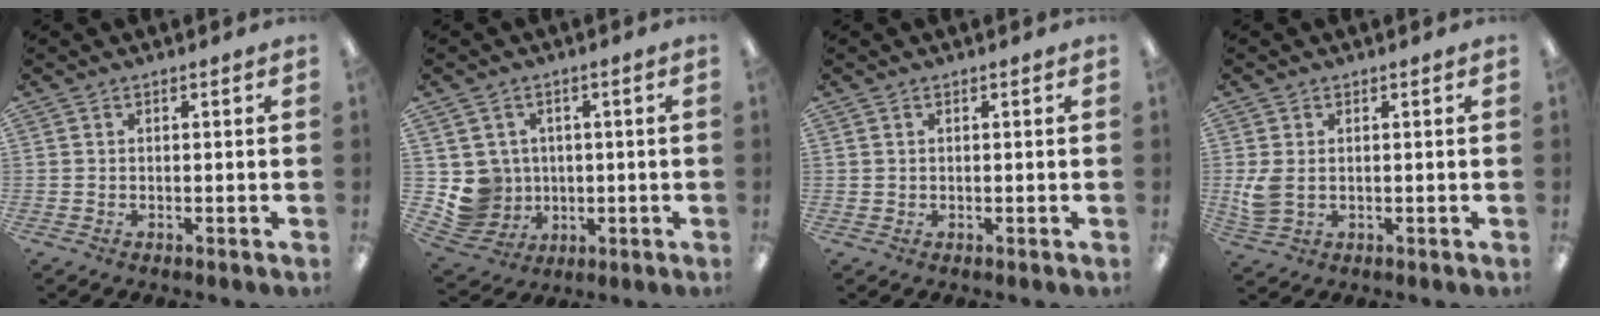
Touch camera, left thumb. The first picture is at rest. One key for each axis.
{"total": 7.6, "fx": 0.6, "fy": 7.6, "fz": 0.8, "tx": -0.048, "ty": 0.001, "tz": 0.026}
{"total": 0.6, "fx": 0.3, "fy": 0.5, "fz": 0.0, "tx": -0.001, "ty": 0.004, "tz": 0.006}
{"total": 4.6, "fx": 0.5, "fy": 3.2, "fz": 3.3, "tx": -0.074, "ty": -0.004, "tz": 0.006}